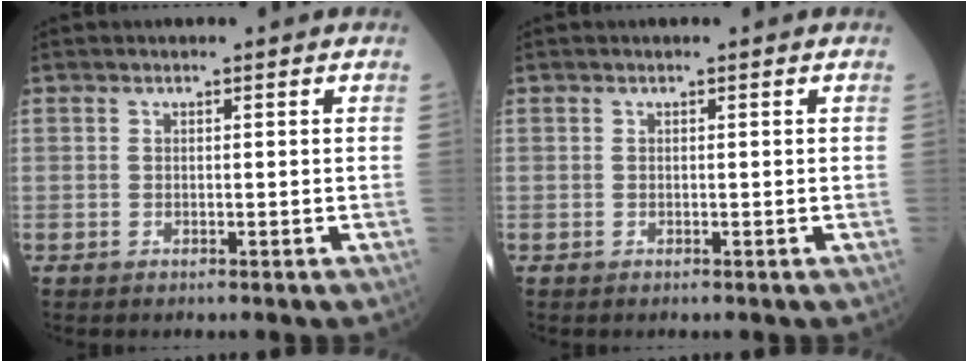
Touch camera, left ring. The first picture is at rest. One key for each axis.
{"total": 0.0}